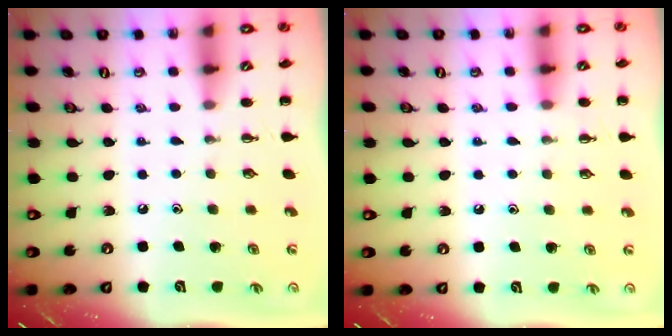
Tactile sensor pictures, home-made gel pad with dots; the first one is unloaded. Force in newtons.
{"total": 6.9, "press": 6.6, "slide": 2.0}